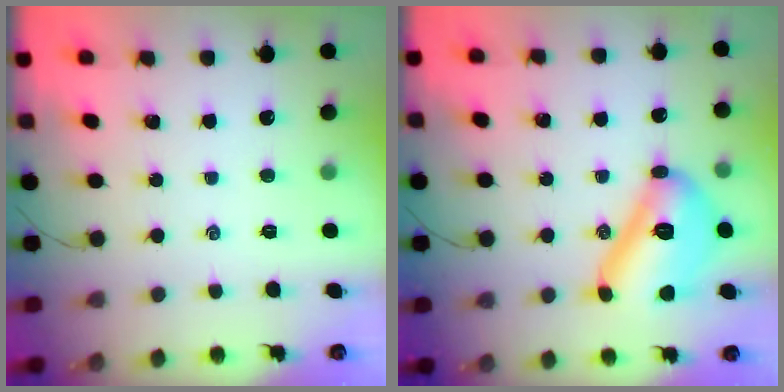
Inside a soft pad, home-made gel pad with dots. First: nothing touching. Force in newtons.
{"total": 17.3, "press": 17.2, "slide": 1.1}